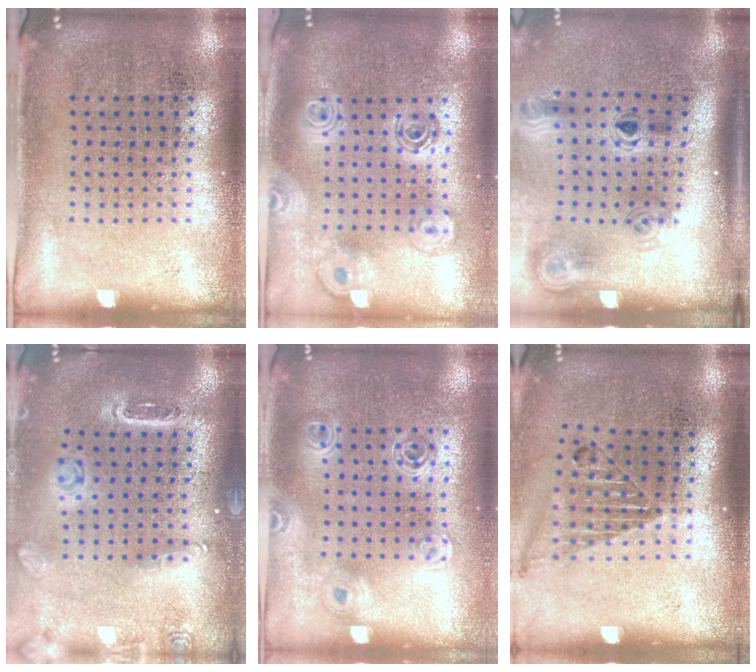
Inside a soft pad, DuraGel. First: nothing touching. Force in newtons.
{"total": 2.1, "press": 1.7, "slide": 1.2}
{"total": 2.0, "press": 1.4, "slide": 1.5}
{"total": 1.5, "press": 1.5, "slide": 0.1}
{"total": 1.4, "press": 1.3, "slide": 0.5}
{"total": 1.2, "press": 1.1, "slide": 0.4}